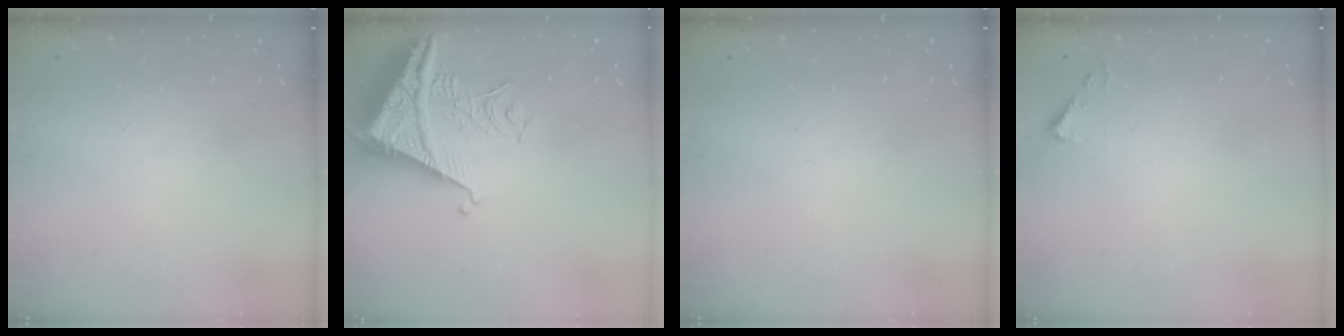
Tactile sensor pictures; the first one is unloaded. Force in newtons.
{"total": 7.8, "press": 7.8, "slide": 0.7}
{"total": 0.0}
{"total": 3.7, "press": 3.7, "slide": 0.4}